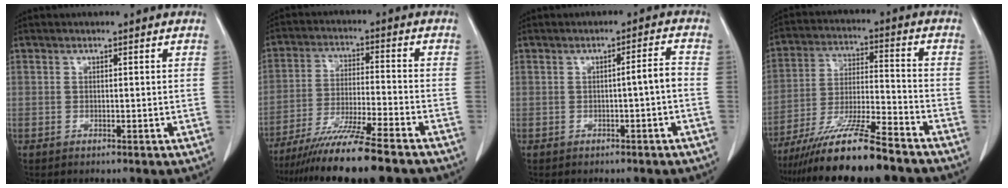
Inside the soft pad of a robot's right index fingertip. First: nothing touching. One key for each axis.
{"total": 14.2, "fx": -11.5, "fy": -0.4, "fz": 8.2, "tx": -0.141, "ty": -0.038, "tz": -0.190}
{"total": 2.7, "fx": -0.8, "fy": -0.1, "fz": 2.6, "tx": -0.033, "ty": 0.005, "tz": -0.013}
{"total": 15.1, "fx": -12.3, "fy": 0.5, "fz": 8.8, "tx": -0.165, "ty": -0.023, "tz": -0.212}